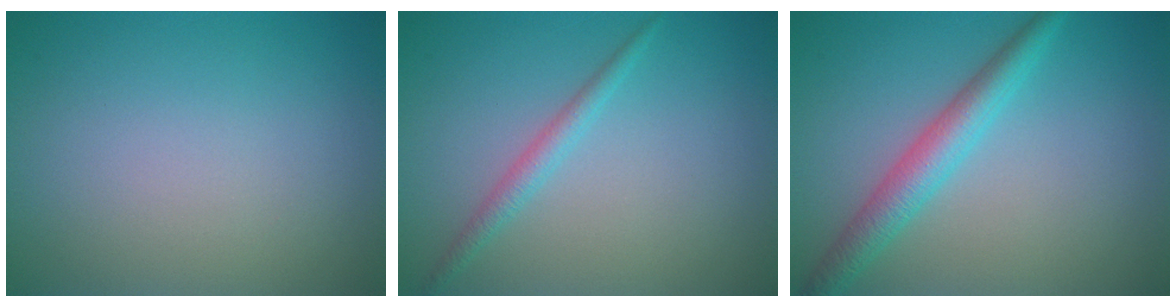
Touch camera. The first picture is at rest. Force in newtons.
{"total": 1.6, "press": 1.6, "slide": 0.1}
{"total": 3.6, "press": 3.6, "slide": 0.1}